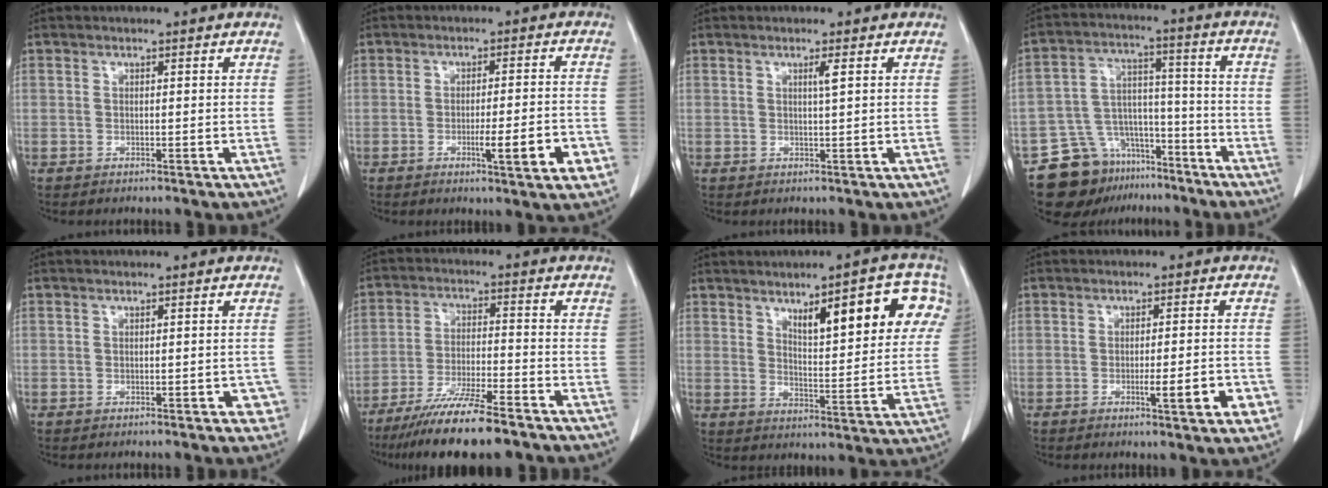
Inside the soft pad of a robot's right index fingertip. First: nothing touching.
{"total": 8.1, "force": [-3.0, 0.7, 7.5], "torque": [-0.100, -0.005, -0.039]}
{"total": 1.3, "force": [0.5, -0.3, 1.2], "torque": [-0.023, -0.003, 0.009]}
{"total": 12.4, "force": [-9.2, 7.5, 3.6], "torque": [-0.061, 0.049, -0.147]}
{"total": 3.1, "force": [-1.2, 1.2, 2.6], "torque": [-0.017, 0.008, -0.012]}
{"total": 13.3, "force": [-10.3, 1.2, 8.2], "torque": [-0.143, -0.034, -0.175]}
{"total": 14.9, "force": [6.8, 3.6, 12.8], "torque": [-0.160, 0.014, 0.094]}
{"total": 6.3, "force": [-2.3, 0.8, 5.8], "torque": [-0.078, -0.003, -0.028]}